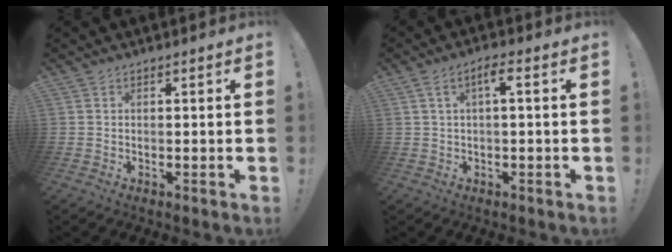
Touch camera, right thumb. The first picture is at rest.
{"total": 4.0, "force": [0.3, 0.9, 3.8], "torque": [-0.068, 0.003, 0.003]}